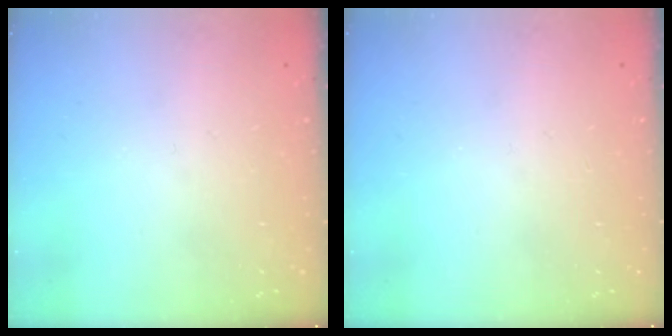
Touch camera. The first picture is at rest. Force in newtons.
{"total": 0.0}